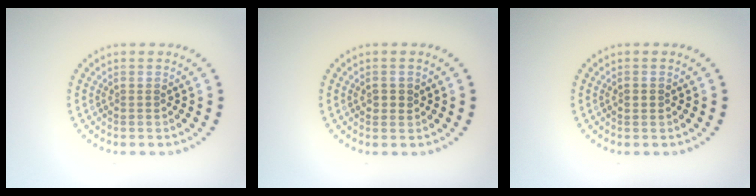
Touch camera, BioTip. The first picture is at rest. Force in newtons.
{"total": 1.0, "press": 1.0, "slide": 0.2}
{"total": 1.1, "press": 1.0, "slide": 0.2}